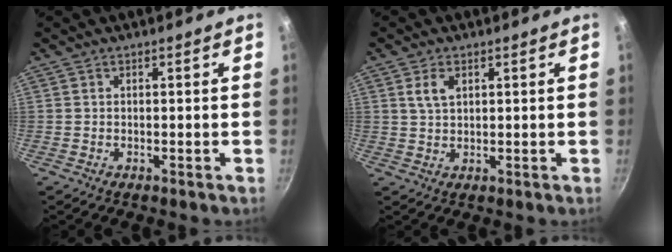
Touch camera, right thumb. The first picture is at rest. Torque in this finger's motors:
{"motor_torque": [-0.03, 0.17, 0.64, 0.63, 0.08]}